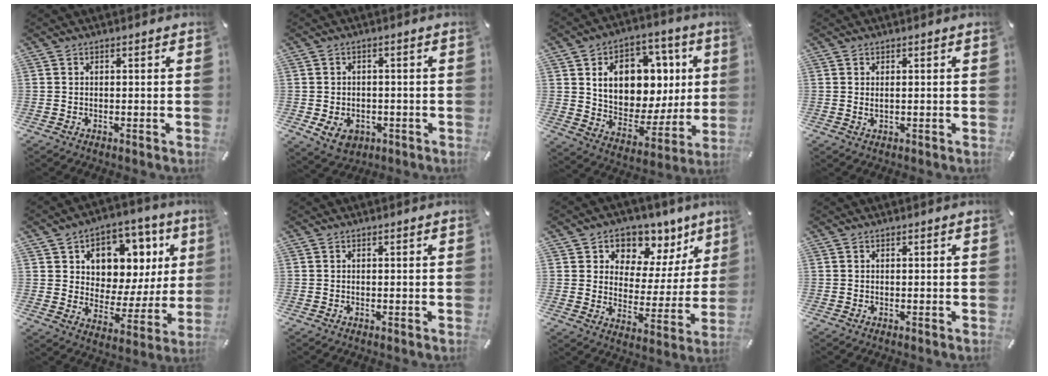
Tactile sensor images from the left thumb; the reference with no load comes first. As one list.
[{"total": 5.9, "force": [-1.8, 4.8, 2.8], "torque": [-0.050, 0.003, -0.035]}, {"total": 15.8, "force": [4.4, 12.2, 9.0], "torque": [-0.131, -0.023, 0.089]}, {"total": 1.0, "force": [0.3, 0.4, 0.9], "torque": [-0.010, -0.003, 0.004]}, {"total": 10.4, "force": [5.1, 8.0, 4.2], "torque": [-0.059, -0.047, 0.092]}, {"total": 0.0}, {"total": 8.4, "force": [5.4, 6.3, 1.3], "torque": [-0.010, -0.063, 0.094]}, {"total": 0.0}]